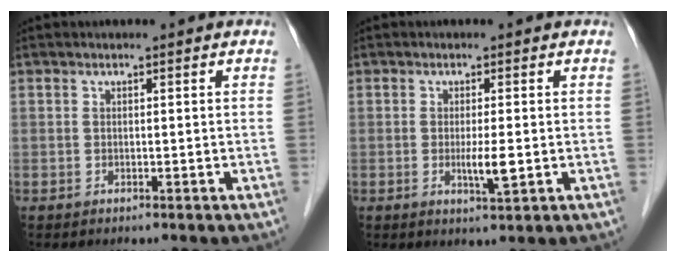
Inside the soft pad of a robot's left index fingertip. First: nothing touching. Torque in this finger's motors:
{"motor_torque": [0.50, 0.32, 0.14, 0.04]}